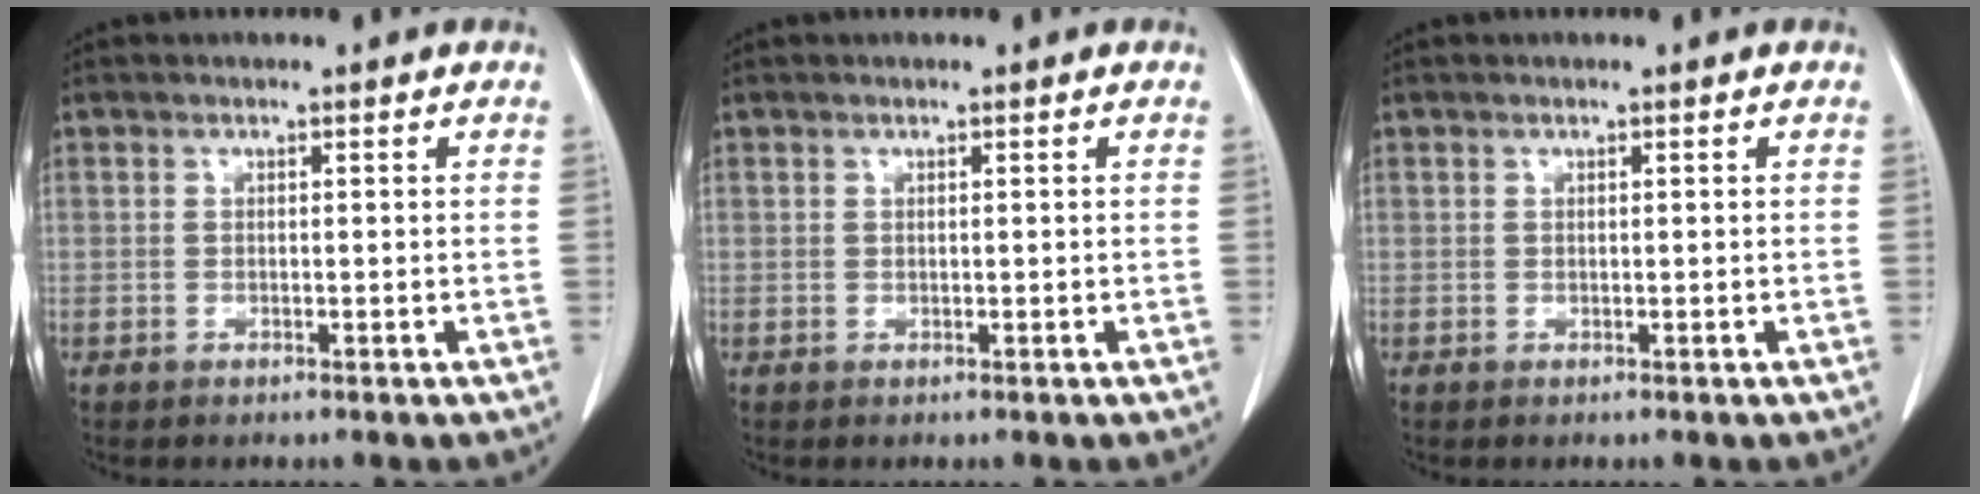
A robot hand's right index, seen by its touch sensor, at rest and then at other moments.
{"total": 0.0}
{"total": 0.0}